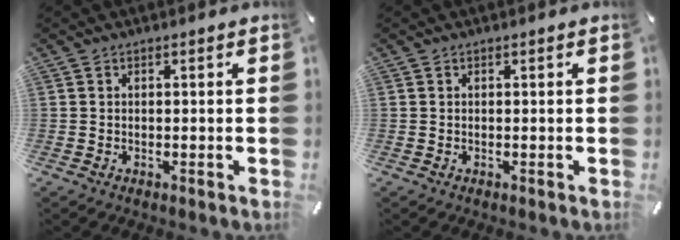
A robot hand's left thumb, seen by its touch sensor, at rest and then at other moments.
{"total": 0.0}